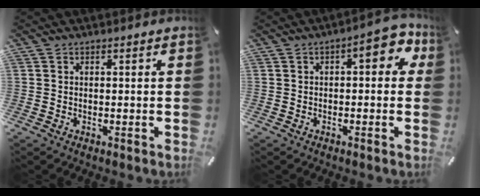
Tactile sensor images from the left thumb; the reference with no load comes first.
{"total": 7.7, "force": [1.7, 3.3, 6.7], "torque": [-0.089, -0.009, 0.020]}